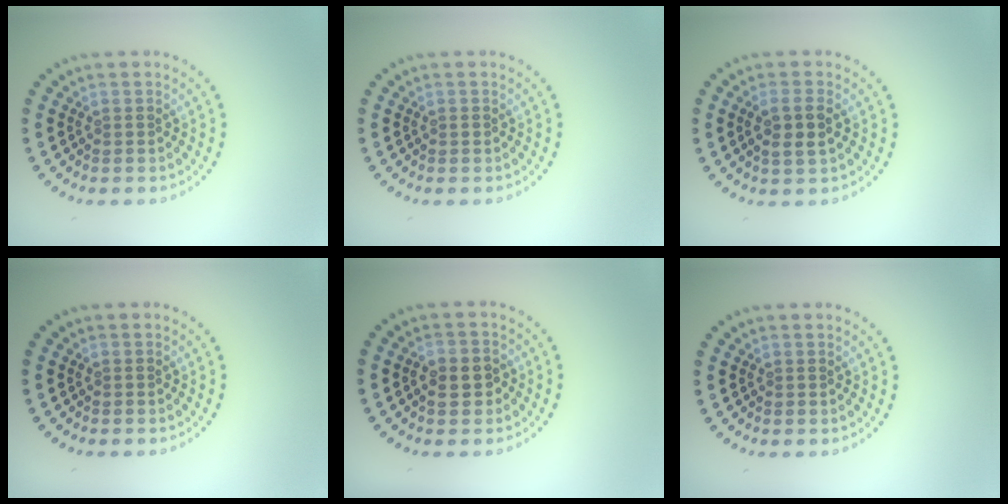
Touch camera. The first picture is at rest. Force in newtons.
{"total": 0.5, "press": 0.4, "slide": 0.3}
{"total": 2.4, "press": 2.3, "slide": 0.8}
{"total": 0.0}
{"total": 2.6, "press": 2.5, "slide": 0.5}
{"total": 0.0}